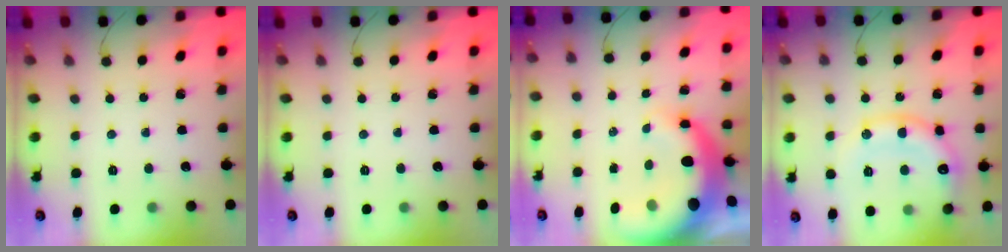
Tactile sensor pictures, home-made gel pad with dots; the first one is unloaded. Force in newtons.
{"total": 0.0}
{"total": 11.3, "press": 11.0, "slide": 2.3}
{"total": 16.5, "press": 16.4, "slide": 2.1}